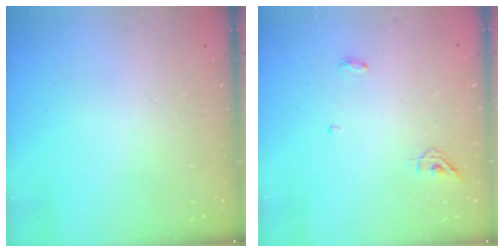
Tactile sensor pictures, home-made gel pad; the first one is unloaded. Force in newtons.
{"total": 4.9, "press": 4.8, "slide": 1.0}